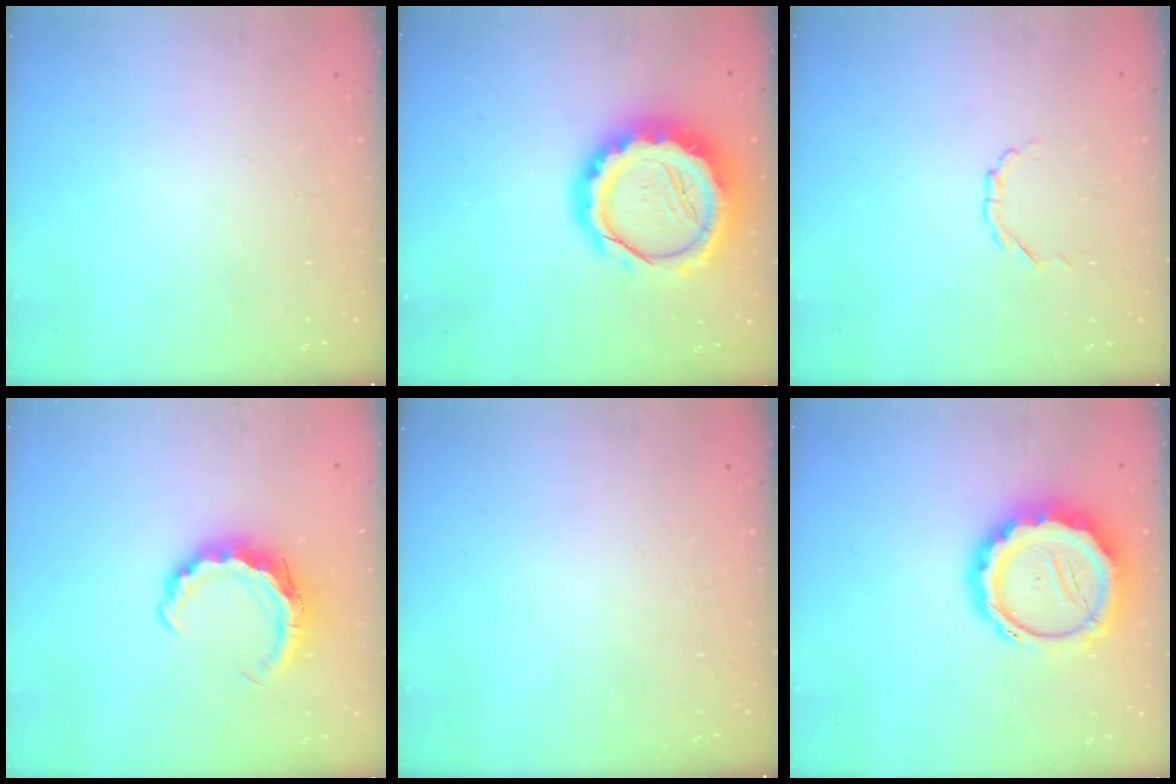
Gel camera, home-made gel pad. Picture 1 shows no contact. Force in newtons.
{"total": 19.6, "press": 19.1, "slide": 4.1}
{"total": 2.5, "press": 2.4, "slide": 0.6}
{"total": 8.5, "press": 8.5, "slide": 0.8}
{"total": 0.0}
{"total": 15.2, "press": 14.8, "slide": 3.4}